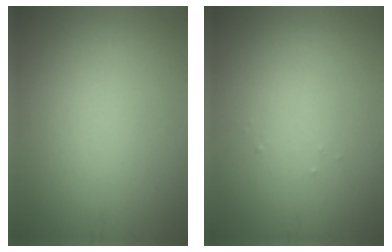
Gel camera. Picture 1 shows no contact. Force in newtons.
{"total": 0.0}